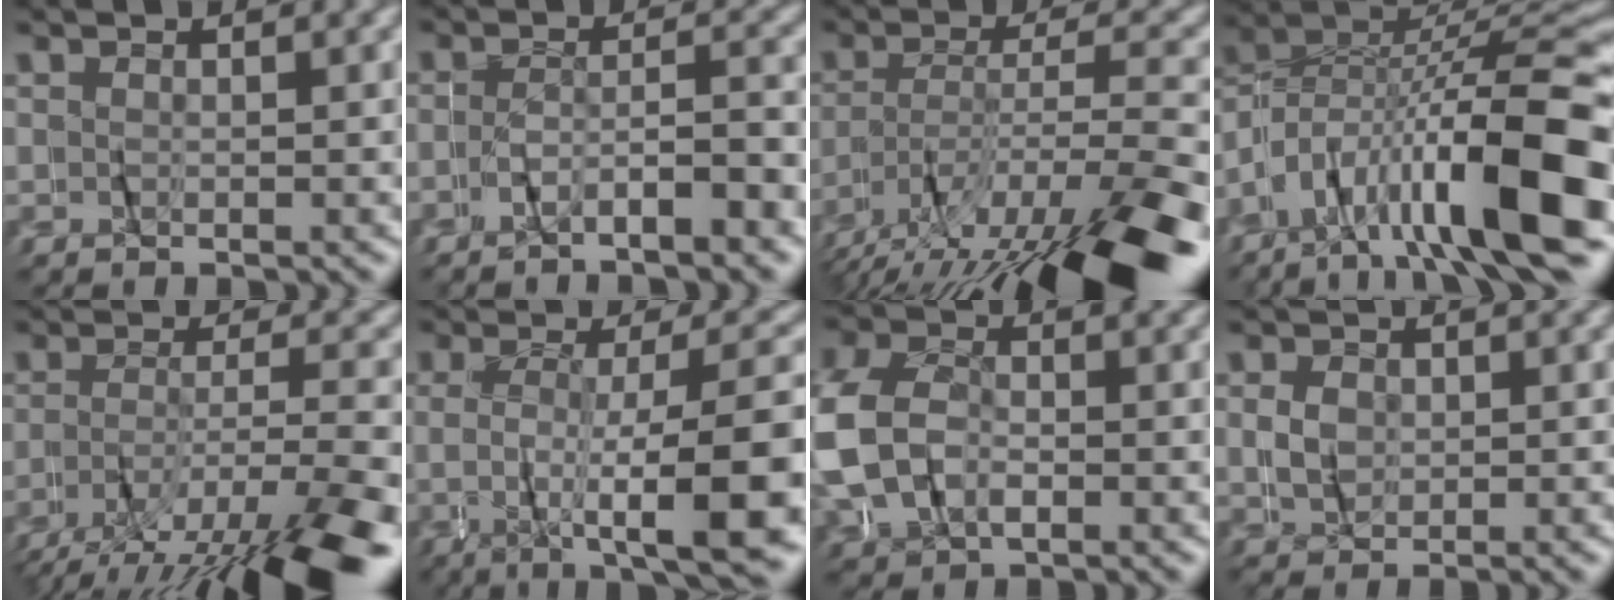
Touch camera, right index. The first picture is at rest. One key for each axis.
{"total": 4.2, "fx": -3.8, "fy": 0.9, "fz": 1.5, "tx": -0.023, "ty": 0.008, "tz": -0.078}
{"total": 10.0, "fx": -6.0, "fy": 2.5, "fz": 7.6, "tx": -0.133, "ty": -0.023, "tz": -0.084}
{"total": 16.3, "fx": -6.1, "fy": 10.2, "fz": 11.2, "tx": -0.201, "ty": -0.020, "tz": -0.101}
{"total": 9.5, "fx": -6.0, "fy": 2.3, "fz": 7.0, "tx": -0.112, "ty": -0.028, "tz": -0.083}
{"total": 8.8, "fx": -4.1, "fy": 1.1, "fz": 7.7, "tx": -0.109, "ty": -0.005, "tz": -0.065}
{"total": 6.9, "fx": -1.0, "fy": 6.0, "fz": 3.3, "tx": -0.103, "ty": -0.003, "tz": -0.024}
{"total": 0.8, "fx": -0.6, "fy": 0.5, "fz": -0.1, "tx": 0.006, "ty": -0.003, "tz": -0.008}